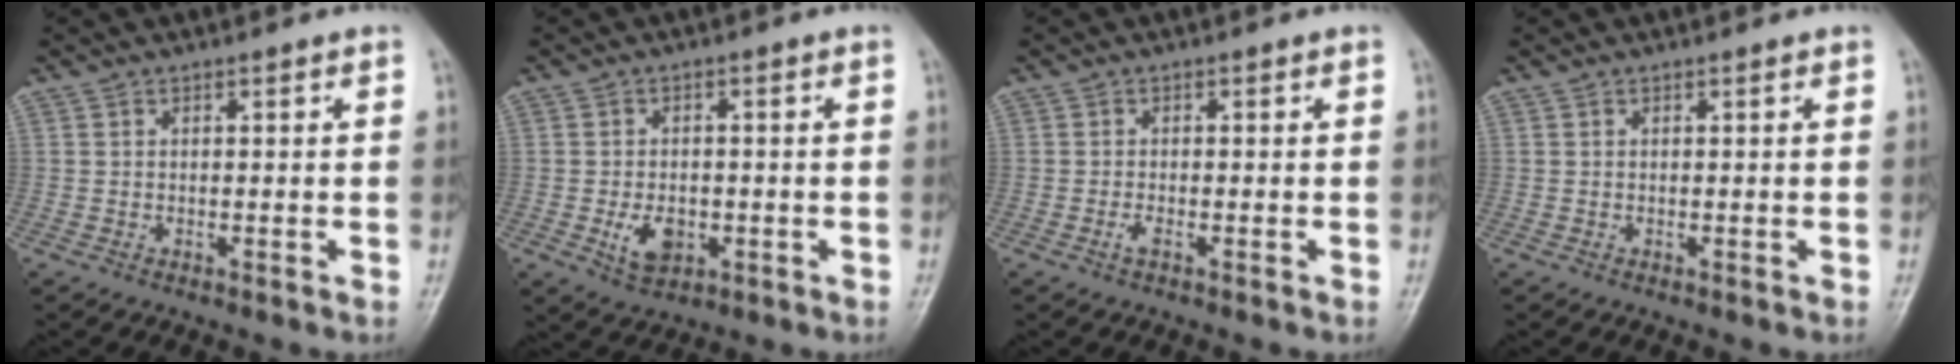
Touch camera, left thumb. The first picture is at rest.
{"total": 5.5, "force": [-1.7, 3.8, 3.6], "torque": [-0.053, -0.002, -0.024]}
{"total": 1.1, "force": [-0.8, 0.3, 0.7], "torque": [-0.021, 0.000, -0.017]}
{"total": 0.0}